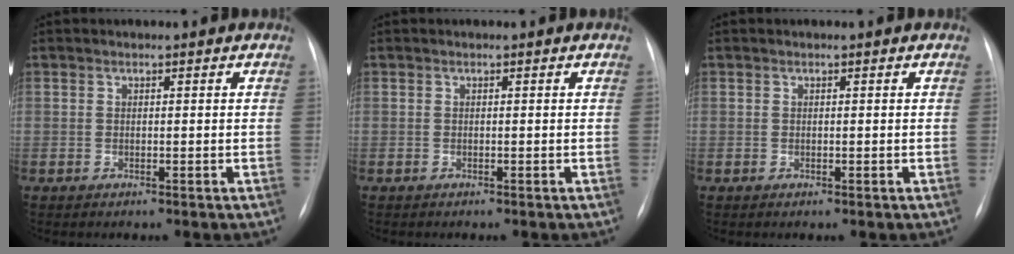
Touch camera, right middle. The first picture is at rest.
{"total": 0.0}
{"total": 0.0}